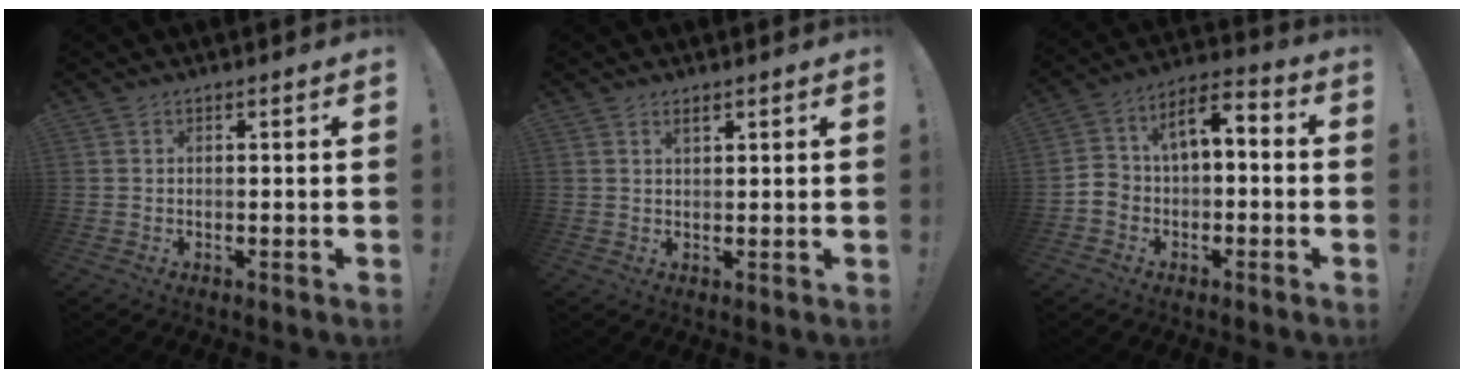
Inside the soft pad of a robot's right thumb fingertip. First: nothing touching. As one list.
[{"total": 1.7, "force": [1.3, 0.7, 0.8], "torque": [-0.004, -0.005, 0.021]}, {"total": 7.7, "force": [-2.9, 5.4, 4.6], "torque": [-0.074, 0.023, -0.053]}]